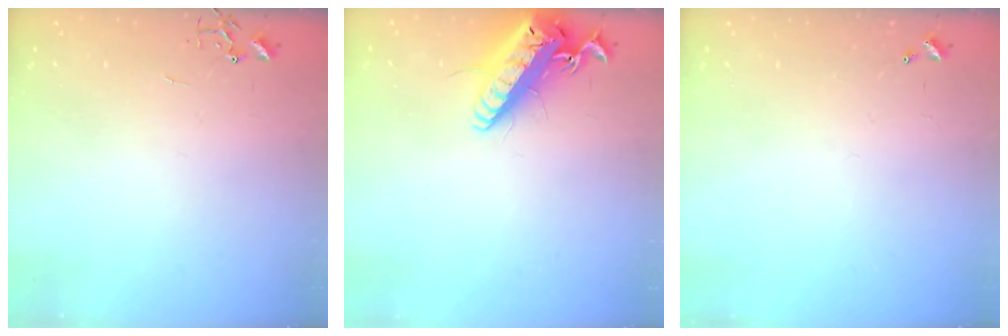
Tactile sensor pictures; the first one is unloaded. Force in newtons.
{"total": 20.4, "press": 19.9, "slide": 4.5}
{"total": 0.0}